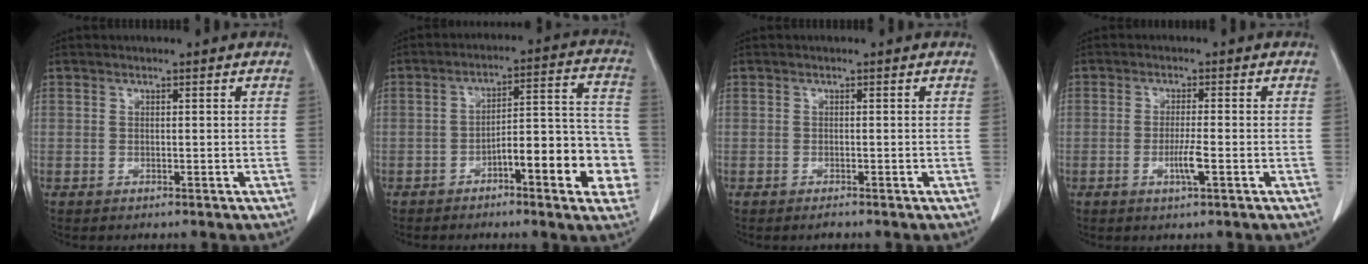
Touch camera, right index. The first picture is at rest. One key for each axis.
{"total": 13.2, "fx": -5.1, "fy": 3.0, "fz": 11.8, "tx": -0.144, "ty": 0.037, "tz": -0.069}
{"total": 0.8, "fx": -0.8, "fy": 0.0, "fz": 0.3, "tx": -0.011, "ty": -0.003, "tz": -0.009}
{"total": 3.4, "fx": -1.3, "fy": -0.1, "fz": 3.1, "tx": -0.062, "ty": -0.006, "tz": -0.024}